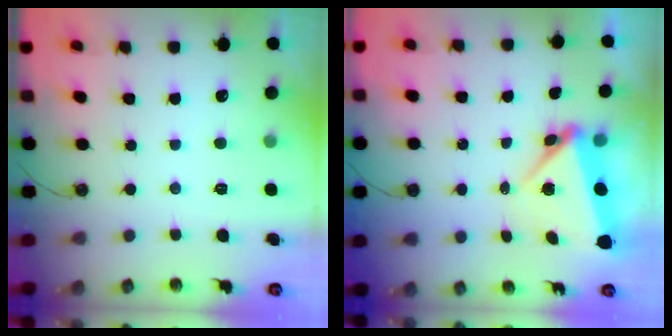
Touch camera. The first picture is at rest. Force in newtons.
{"total": 5.0, "press": 4.8, "slide": 1.6}